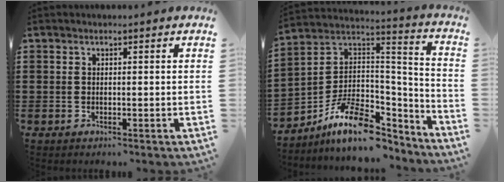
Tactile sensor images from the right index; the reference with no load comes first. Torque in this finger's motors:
{"motor_torque": [0.07, 0.23, 0.58, 0.20]}